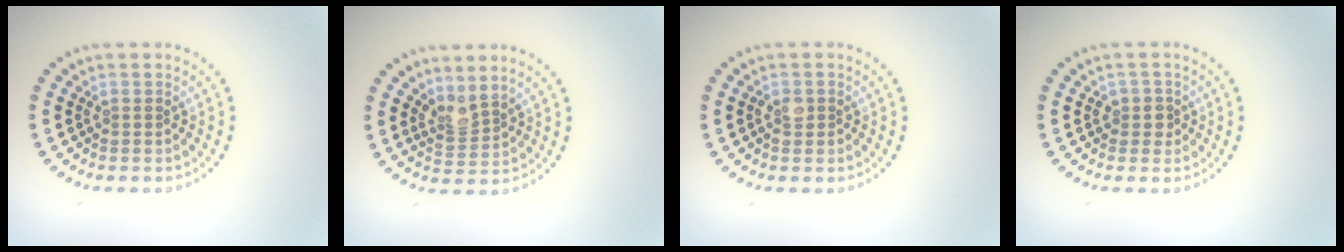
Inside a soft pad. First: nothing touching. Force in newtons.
{"total": 2.1, "press": 1.5, "slide": 1.5}
{"total": 1.4, "press": 1.4, "slide": 0.4}
{"total": 1.6, "press": 1.4, "slide": 0.8}